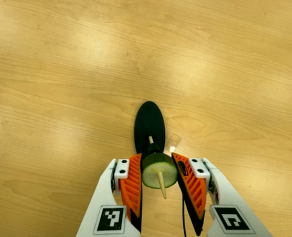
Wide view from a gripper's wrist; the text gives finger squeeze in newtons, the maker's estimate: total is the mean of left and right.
{"total": 10.2, "left": 9.9, "right": 10.5}